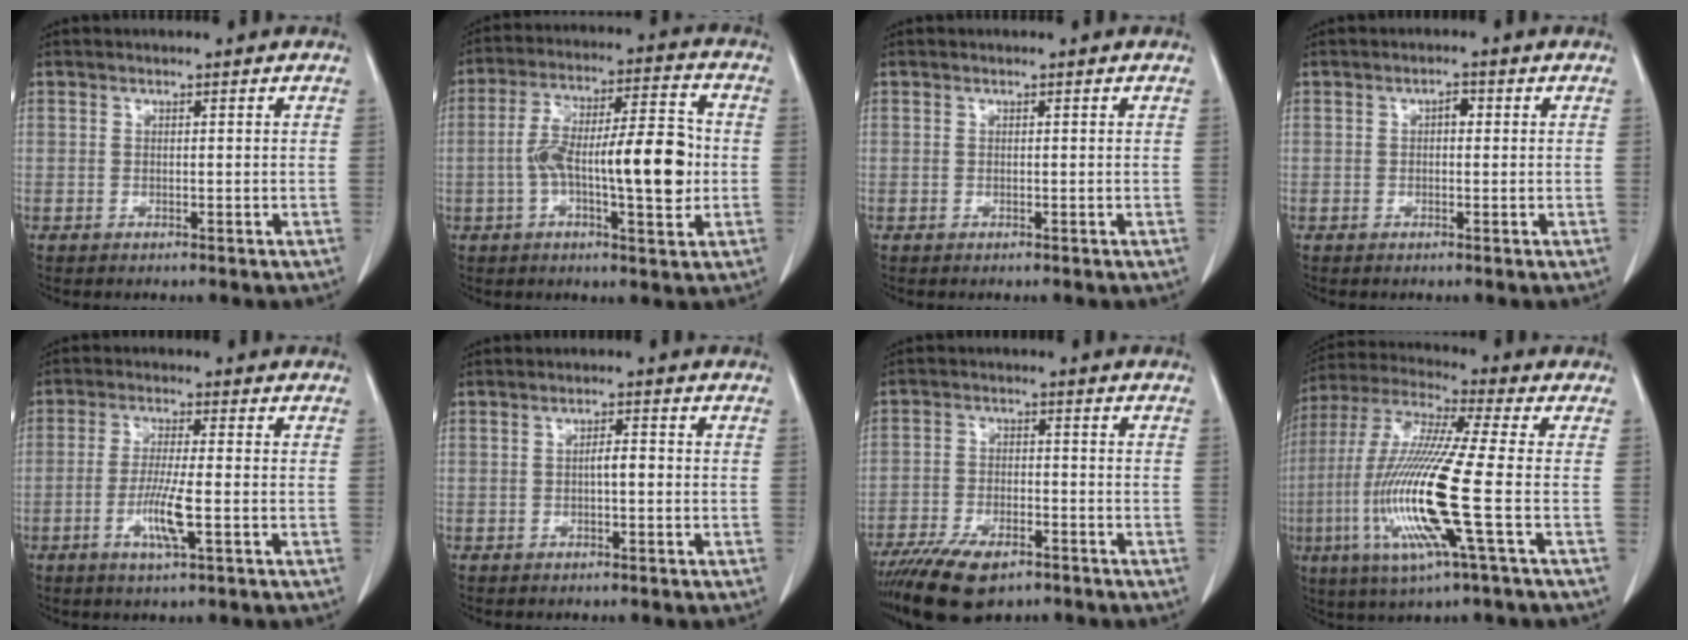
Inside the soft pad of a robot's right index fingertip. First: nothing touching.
{"total": 15.0, "force": [-1.6, 3.5, 14.5], "torque": [-0.245, 0.021, -0.023]}
{"total": 0.0}
{"total": 1.4, "force": [0.2, 0.8, 1.2], "torque": [-0.014, 0.005, 0.000]}
{"total": 6.3, "force": [-2.0, 0.1, 6.0], "torque": [-0.117, -0.011, -0.036]}
{"total": 2.0, "force": [-0.3, 0.4, 2.0], "torque": [-0.033, 0.005, -0.005]}
{"total": 10.8, "force": [-7.6, 4.0, 6.5], "torque": [-0.116, -0.012, -0.130]}
{"total": 17.2, "force": [-4.0, 0.0, 16.7], "torque": [-0.355, -0.016, -0.086]}